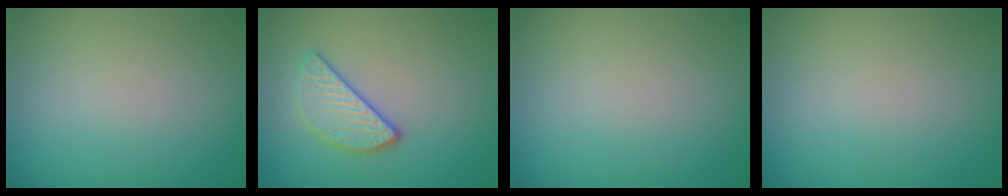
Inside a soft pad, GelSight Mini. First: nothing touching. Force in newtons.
{"total": 3.0, "press": 2.5, "slide": 1.6}
{"total": 0.0}
{"total": 0.0}